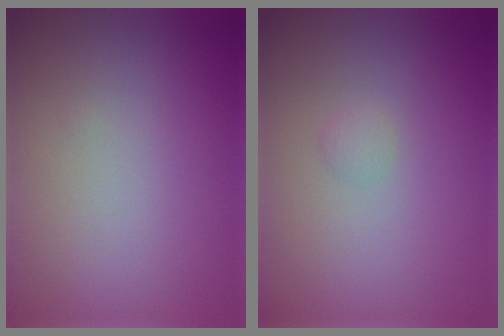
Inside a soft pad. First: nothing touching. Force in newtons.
{"total": 0.7, "press": 0.7, "slide": 0.0}